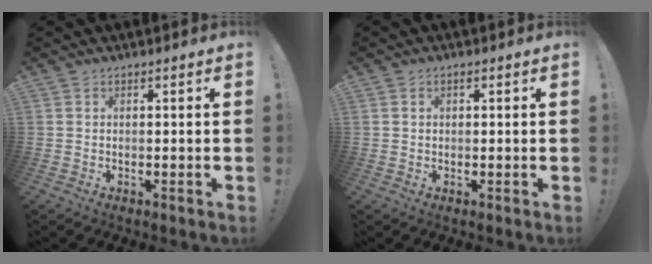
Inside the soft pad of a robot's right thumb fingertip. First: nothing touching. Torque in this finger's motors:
{"motor_torque": [-0.35, 0.14, -0.30, 0.19, 0.08]}